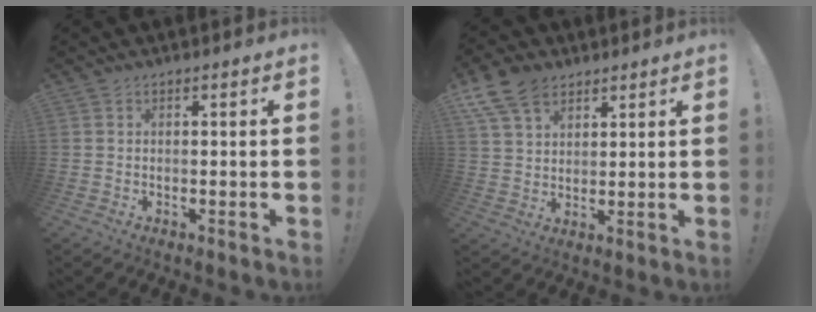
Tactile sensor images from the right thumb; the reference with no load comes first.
{"total": 11.1, "force": [6.9, 7.1, 5.1], "torque": [-0.093, -0.028, 0.139]}